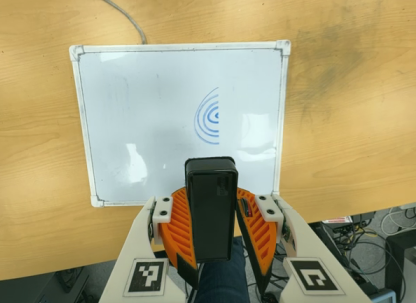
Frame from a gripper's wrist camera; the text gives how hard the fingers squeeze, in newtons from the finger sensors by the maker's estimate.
{"total": 8.0, "left": 8.2, "right": 7.8}